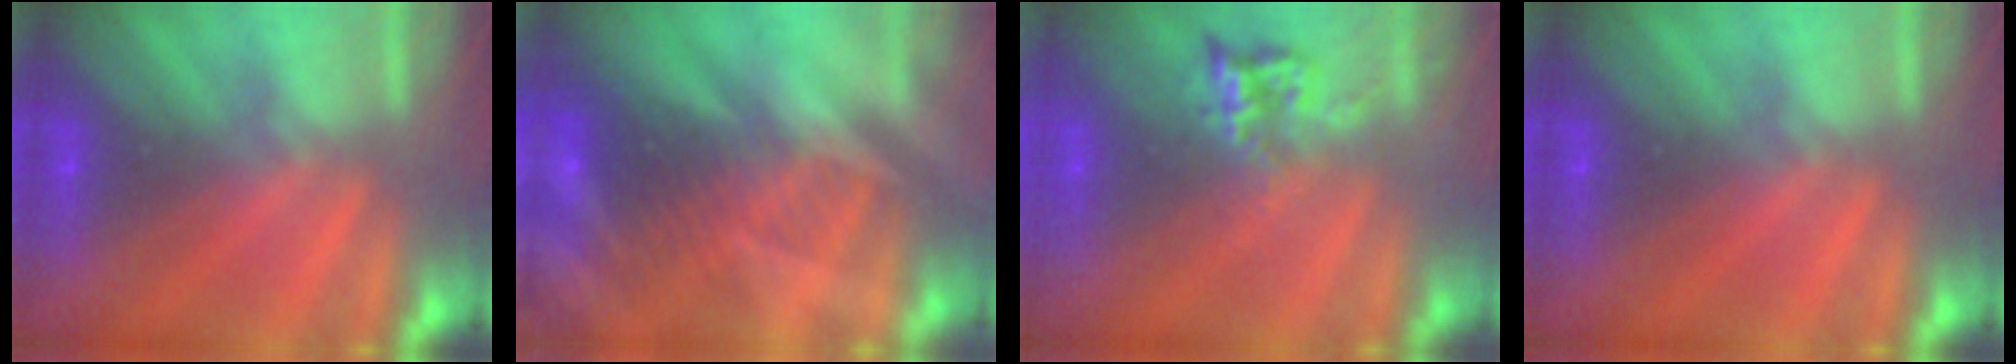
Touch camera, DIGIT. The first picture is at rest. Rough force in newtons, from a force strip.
{"total": 2.9}
{"total": 2.4}
{"total": 0.0}